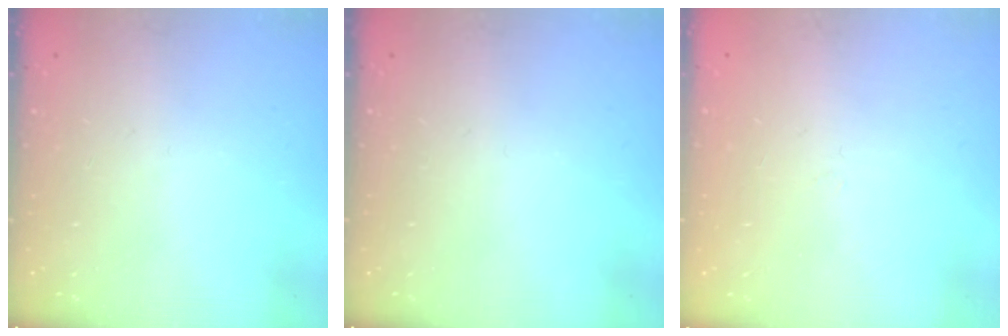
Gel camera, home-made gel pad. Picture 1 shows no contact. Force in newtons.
{"total": 0.0}
{"total": 0.9, "press": 0.9, "slide": 0.2}